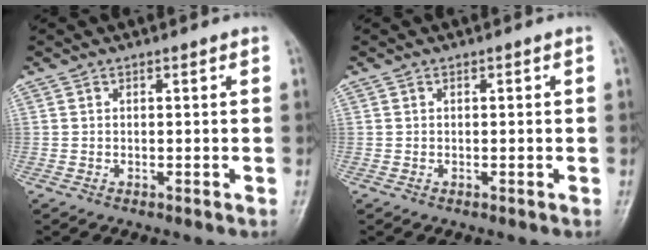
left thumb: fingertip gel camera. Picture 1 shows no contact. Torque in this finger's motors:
{"motor_torque": [0.00, 0.00, 0.00, 0.00, 0.00]}